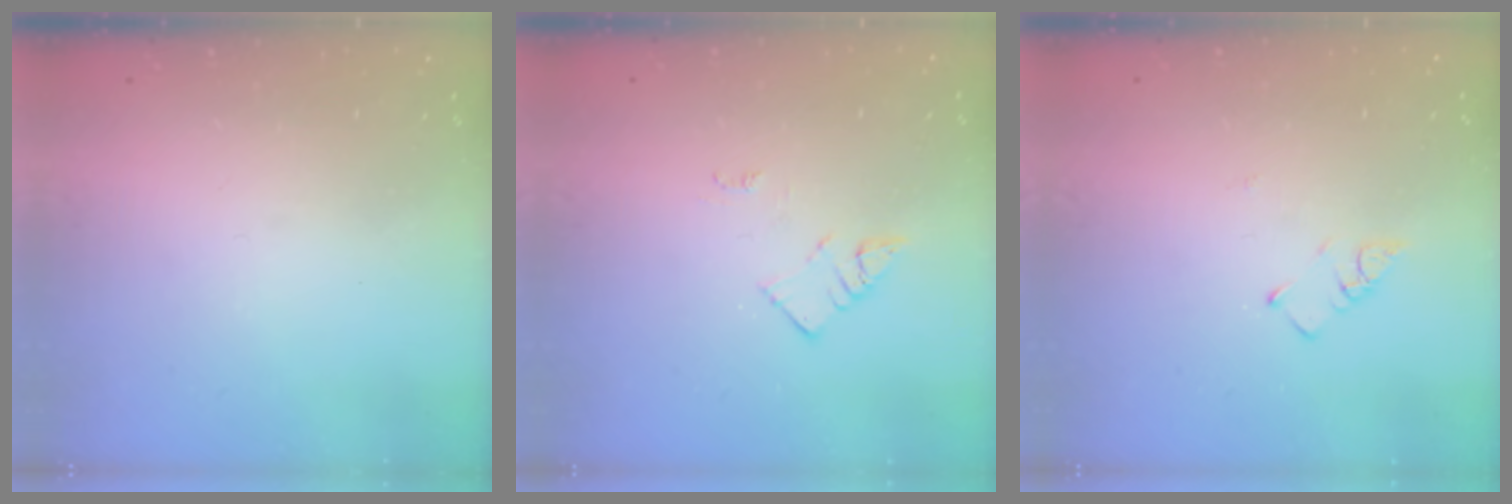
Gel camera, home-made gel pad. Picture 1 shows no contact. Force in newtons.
{"total": 2.7, "press": 2.6, "slide": 0.4}
{"total": 3.5, "press": 3.5, "slide": 0.4}